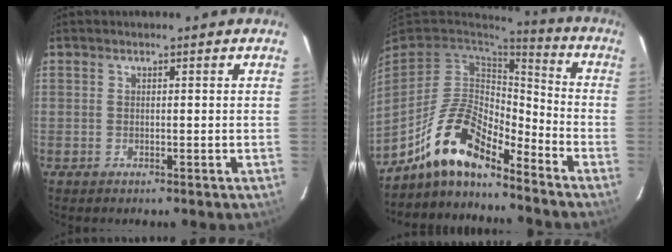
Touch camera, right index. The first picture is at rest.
{"total": 14.1, "force": [-10.7, 4.6, 8.0], "torque": [-0.167, 0.003, -0.206]}